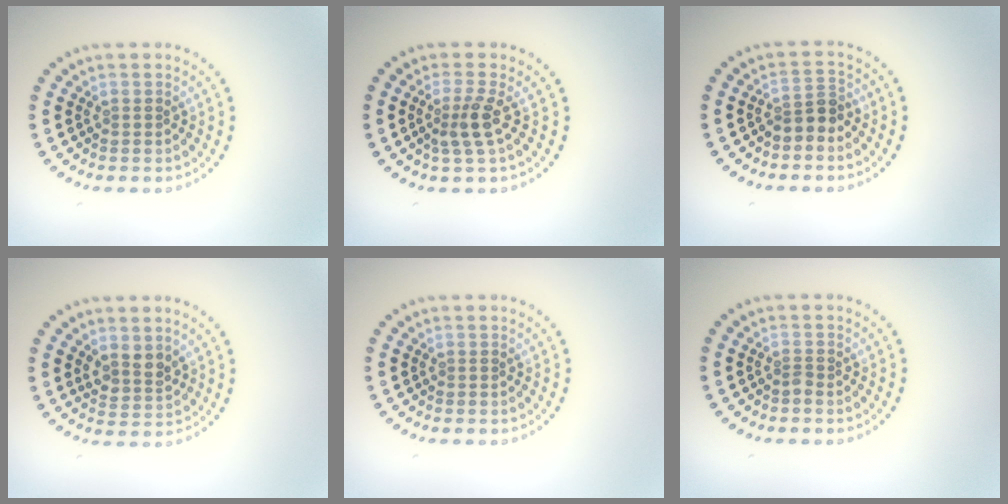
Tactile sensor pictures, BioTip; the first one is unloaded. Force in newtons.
{"total": 2.3, "press": 1.8, "slide": 1.4}
{"total": 2.2, "press": 1.8, "slide": 1.3}
{"total": 2.0, "press": 1.7, "slide": 1.1}
{"total": 0.0}
{"total": 0.7, "press": 0.4, "slide": 0.5}